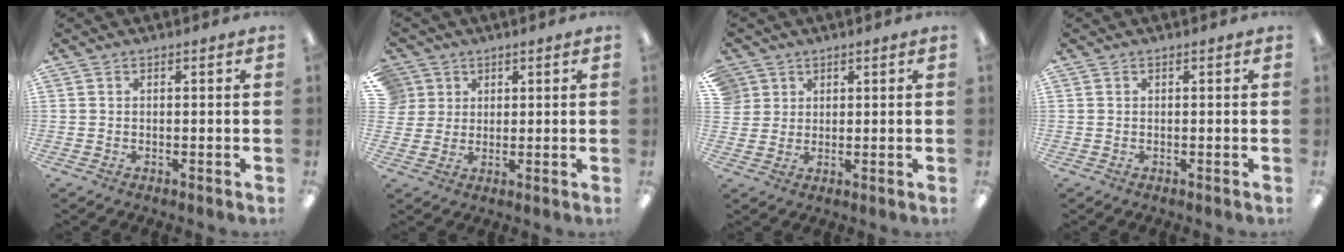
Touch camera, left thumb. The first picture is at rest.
{"total": 5.2, "force": [2.3, 4.7, 0.1], "torque": [-0.009, -0.002, 0.043]}
{"total": 4.1, "force": [2.1, 3.5, 0.0], "torque": [-0.008, 0.001, 0.040]}
{"total": 0.0}